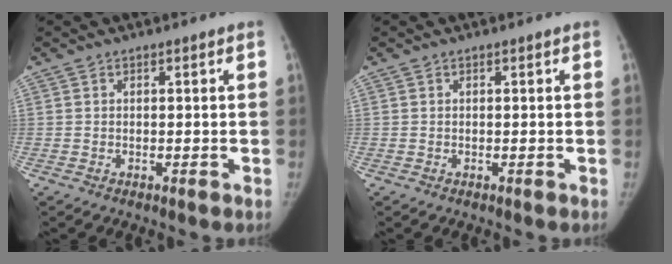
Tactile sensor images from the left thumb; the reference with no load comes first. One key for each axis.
{"total": 0.0}